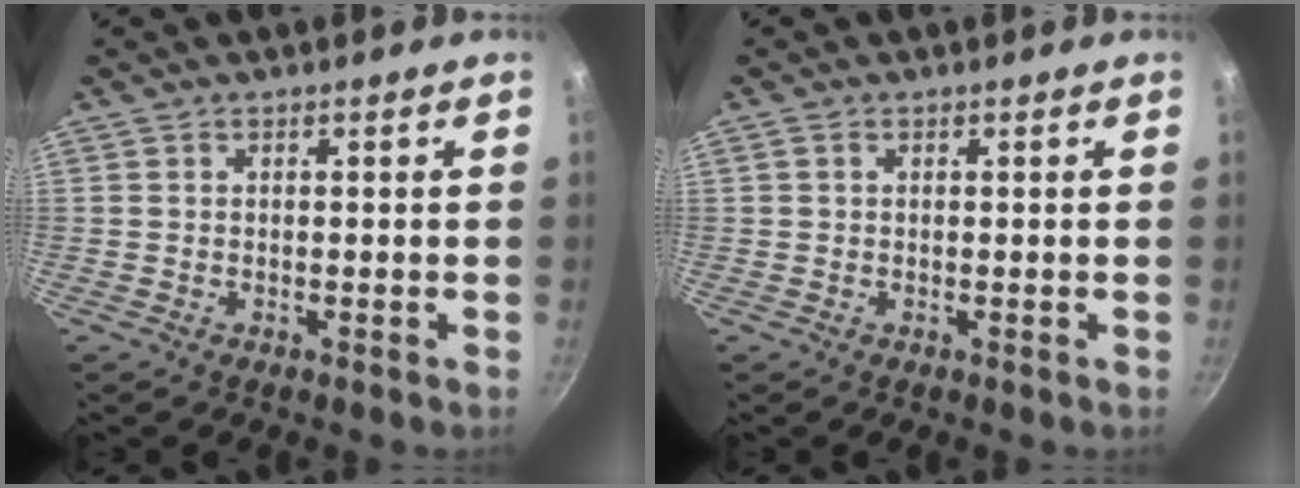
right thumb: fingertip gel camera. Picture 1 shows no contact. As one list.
[{"total": 0.7, "force": [0.2, 0.5, 0.4], "torque": [-0.008, 0.003, 0.003]}]